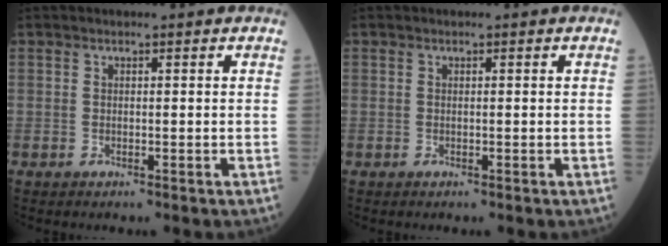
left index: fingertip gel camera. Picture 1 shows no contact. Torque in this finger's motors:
{"motor_torque": [-0.02, 0.02, 0.00, 0.00]}